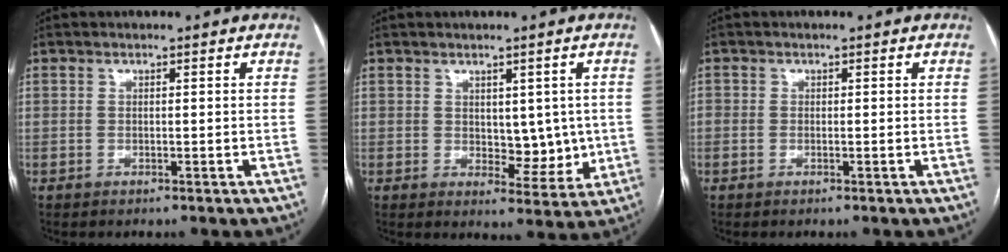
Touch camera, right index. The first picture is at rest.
{"total": 6.1, "force": [0.5, 3.6, 5.0], "torque": [-0.054, -0.004, 0.019]}
{"total": 0.7, "force": [-0.1, 0.5, 0.5], "torque": [-0.010, 0.004, -0.002]}